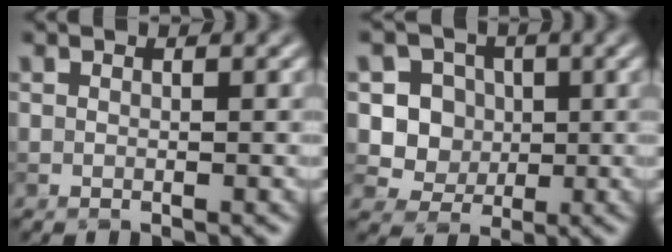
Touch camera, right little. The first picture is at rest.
{"total": 5.9, "force": [1.0, 5.5, 1.9], "torque": [-0.027, 0.009, 0.015]}